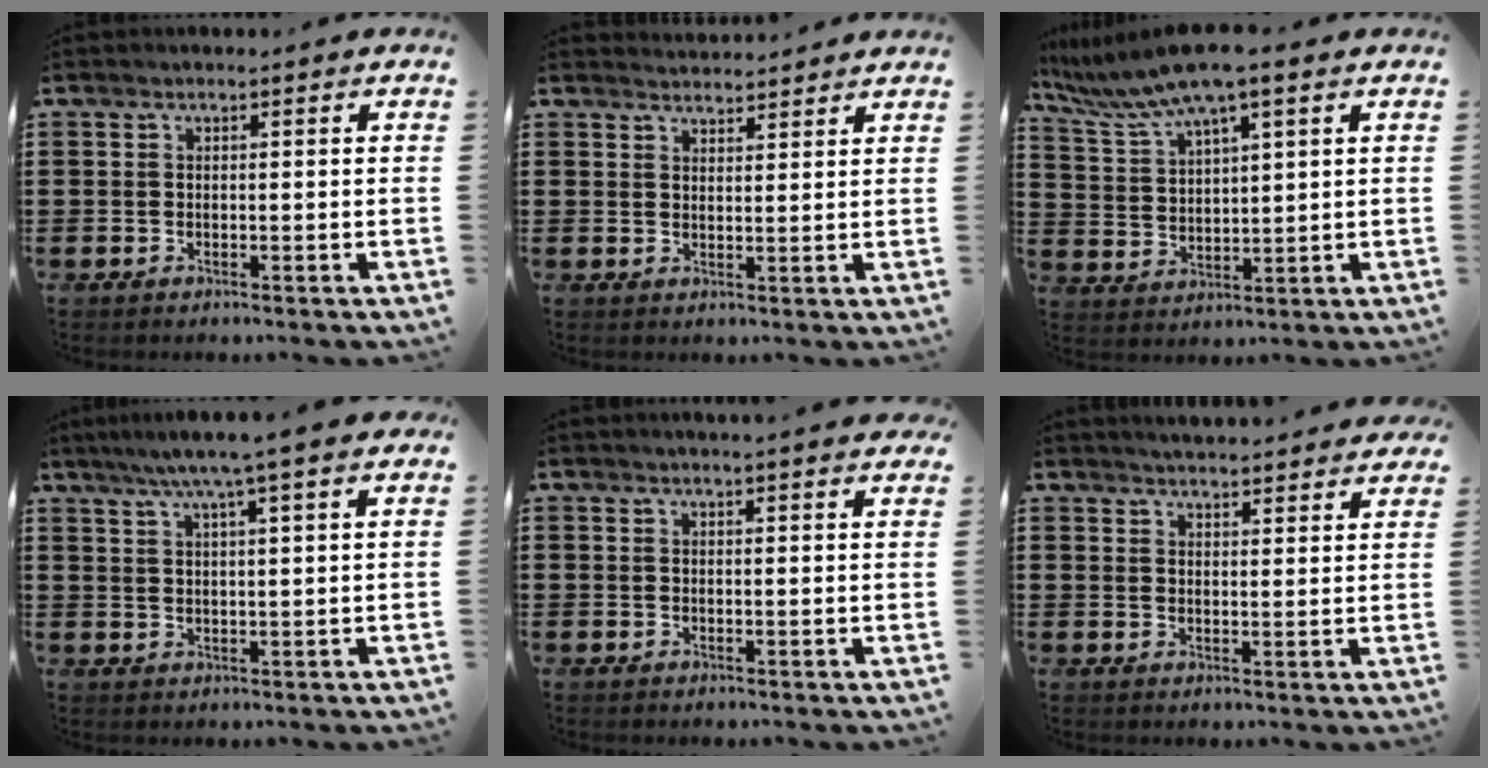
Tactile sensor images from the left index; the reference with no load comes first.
{"total": 2.6, "force": [2.6, -0.2, -0.2], "torque": [-0.003, -0.008, 0.049]}
{"total": 8.6, "force": [6.8, 0.4, 5.2], "torque": [-0.120, -0.026, 0.120]}
{"total": 5.7, "force": [4.4, -0.6, 3.6], "torque": [-0.083, -0.011, 0.074]}
{"total": 2.0, "force": [1.9, -0.3, 0.6], "torque": [-0.017, 0.000, 0.036]}
{"total": 3.8, "force": [3.8, -0.3, 0.2], "torque": [-0.018, -0.021, 0.066]}